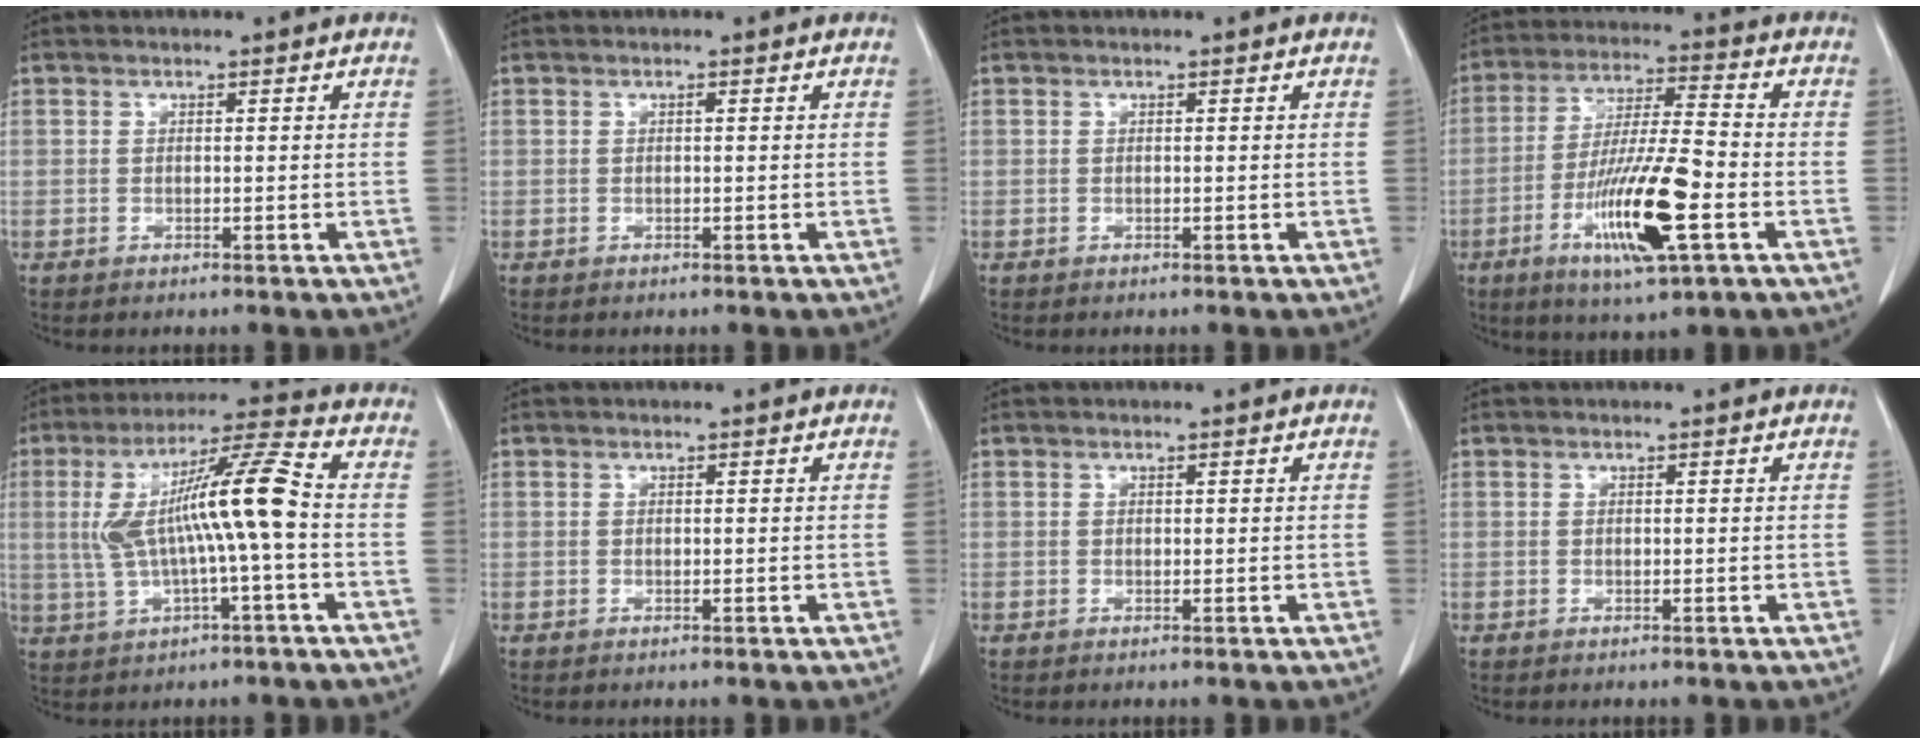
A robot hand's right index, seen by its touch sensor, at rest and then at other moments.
{"total": 0.0}
{"total": 0.0}
{"total": 14.6, "force": [-5.0, 1.4, 13.6], "torque": [-0.252, -0.016, -0.085]}
{"total": 12.7, "force": [0.0, 0.5, 12.7], "torque": [-0.232, 0.024, 0.000]}
{"total": 0.0}
{"total": 0.0}
{"total": 0.0}